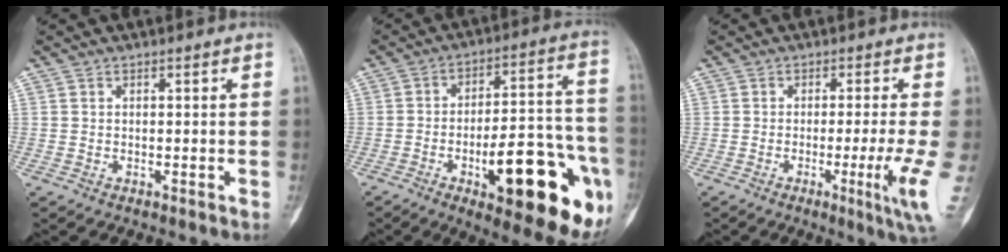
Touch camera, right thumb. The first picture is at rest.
{"total": 25.1, "force": [-9.6, 8.4, 21.6], "torque": [-0.243, 0.041, -0.118]}
{"total": 7.1, "force": [-1.5, -0.8, 6.9], "torque": [-0.111, -0.021, -0.024]}